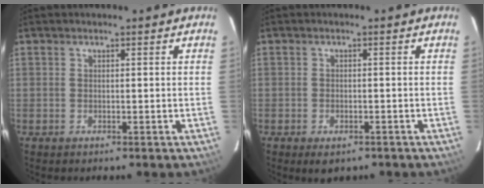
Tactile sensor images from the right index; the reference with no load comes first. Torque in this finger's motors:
{"motor_torque": [0.32, -0.23, 0.15, 0.01]}